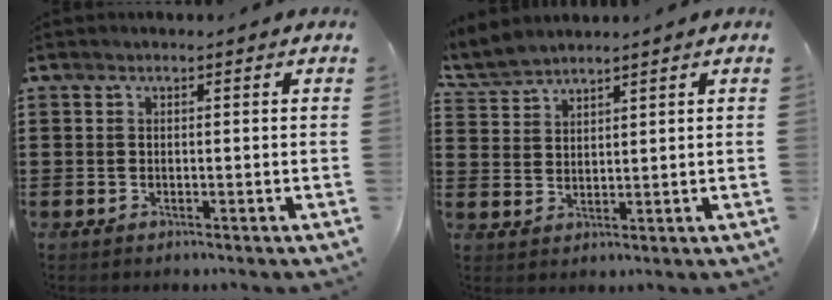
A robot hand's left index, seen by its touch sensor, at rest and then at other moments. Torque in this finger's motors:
{"motor_torque": [1.10, -1.03, 0.54, 0.21]}